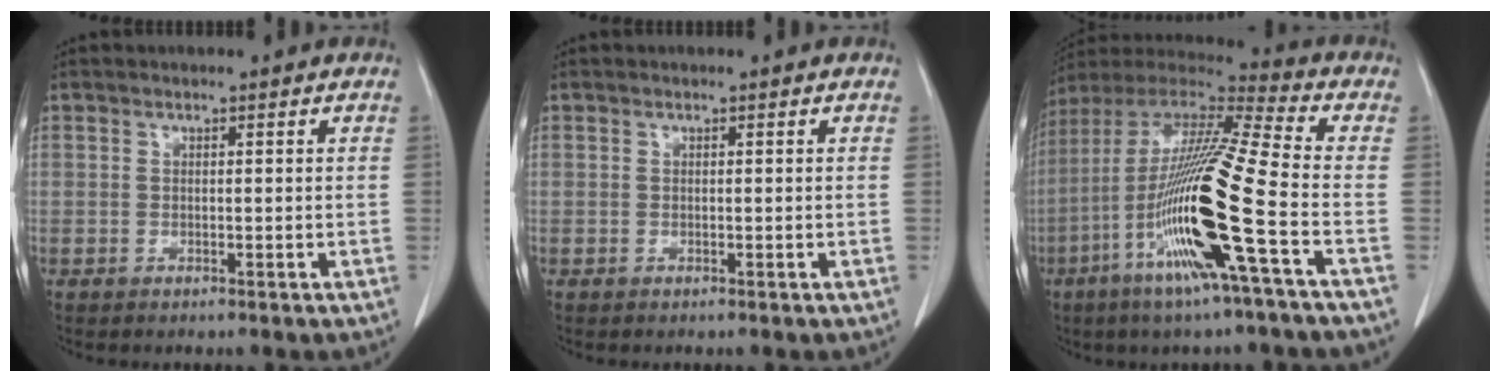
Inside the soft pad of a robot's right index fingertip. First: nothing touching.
{"total": 0.0}
{"total": 21.0, "force": [-6.8, -0.3, 19.9], "torque": [-0.411, -0.025, -0.141]}